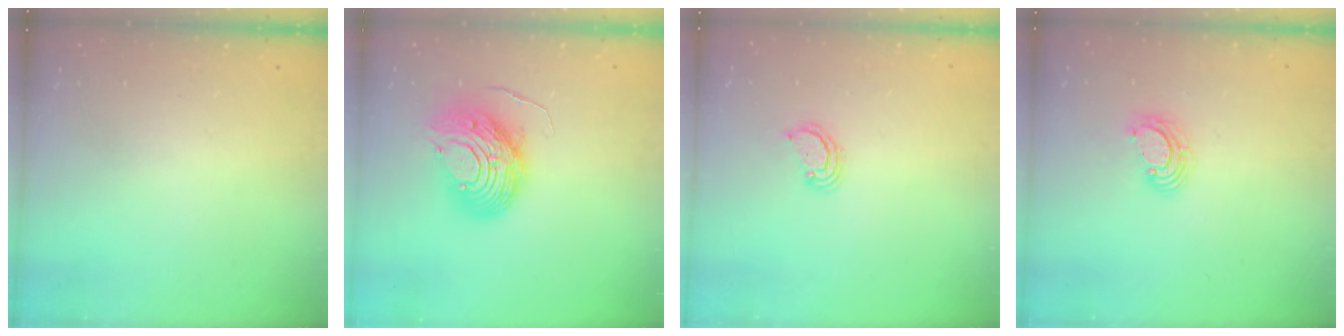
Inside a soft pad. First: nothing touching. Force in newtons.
{"total": 12.8, "press": 12.7, "slide": 1.3}
{"total": 2.6, "press": 2.6, "slide": 0.2}
{"total": 3.6, "press": 3.6, "slide": 0.2}